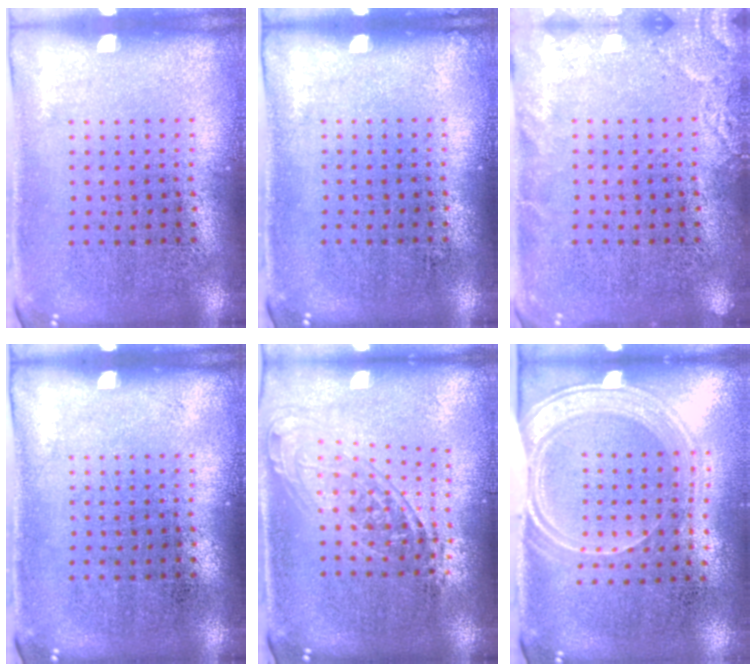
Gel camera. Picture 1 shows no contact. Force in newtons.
{"total": 0.0}
{"total": 2.4, "press": 2.4, "slide": 0.3}
{"total": 0.0}
{"total": 1.5, "press": 1.3, "slide": 0.9}
{"total": 1.8, "press": 1.5, "slide": 0.9}